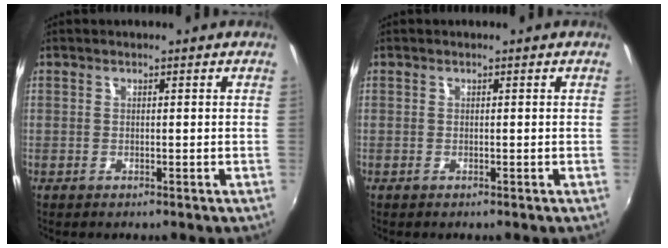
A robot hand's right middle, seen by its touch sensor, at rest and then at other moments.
{"total": 0.0}